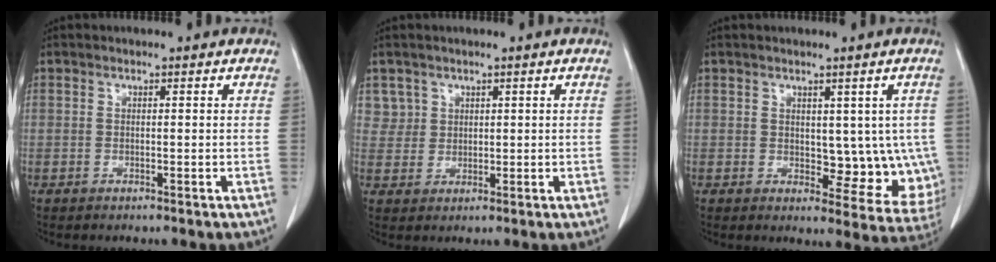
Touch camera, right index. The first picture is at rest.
{"total": 3.1, "force": [1.7, 2.6, -0.4], "torque": [0.024, 0.003, 0.027]}
{"total": 8.4, "force": [0.6, 4.8, 6.8], "torque": [-0.057, -0.004, 0.018]}